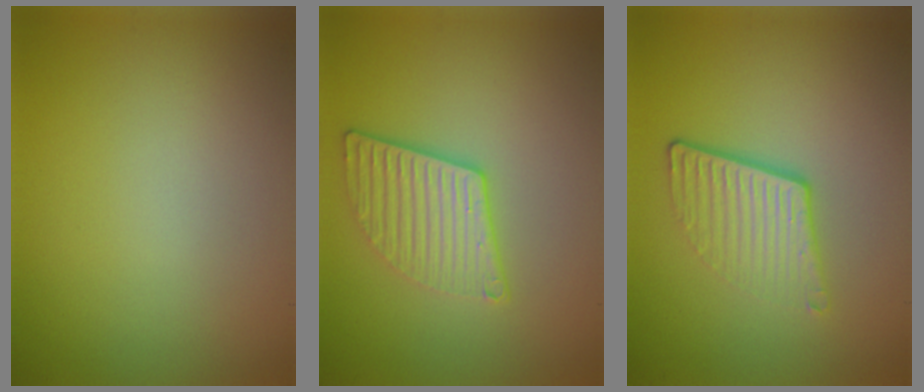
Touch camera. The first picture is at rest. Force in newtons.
{"total": 3.2, "press": 3.1, "slide": 0.6}
{"total": 3.9, "press": 2.7, "slide": 2.8}